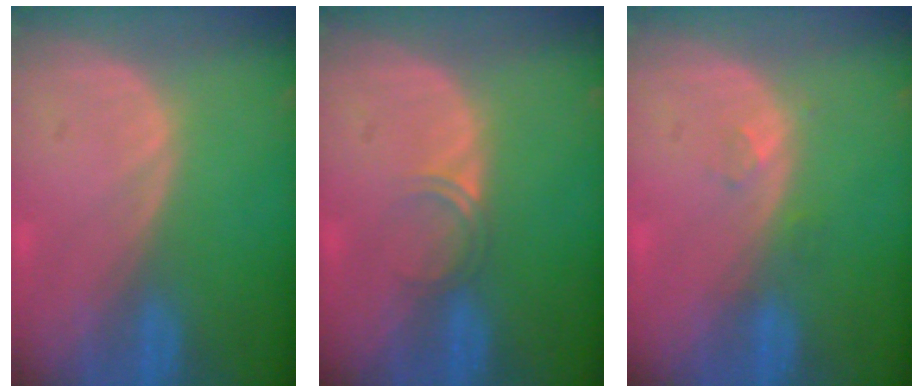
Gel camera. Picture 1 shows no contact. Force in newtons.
{"total": 1.8, "press": 1.5, "slide": 1.1}
{"total": 1.4, "press": 1.3, "slide": 0.6}